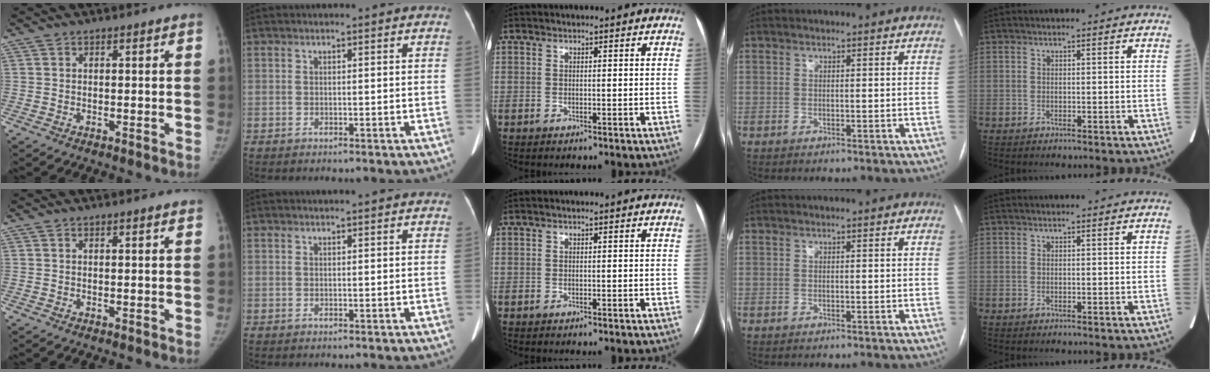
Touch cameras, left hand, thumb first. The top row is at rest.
{"thumb": {"total": 1.1, "force": [0.9, 0.1, 0.6], "torque": [-0.005, 0.000, 0.015]}, "index": {"total": 1.1, "force": [1.0, -0.1, 0.6], "torque": [-0.006, 0.013, 0.019]}}